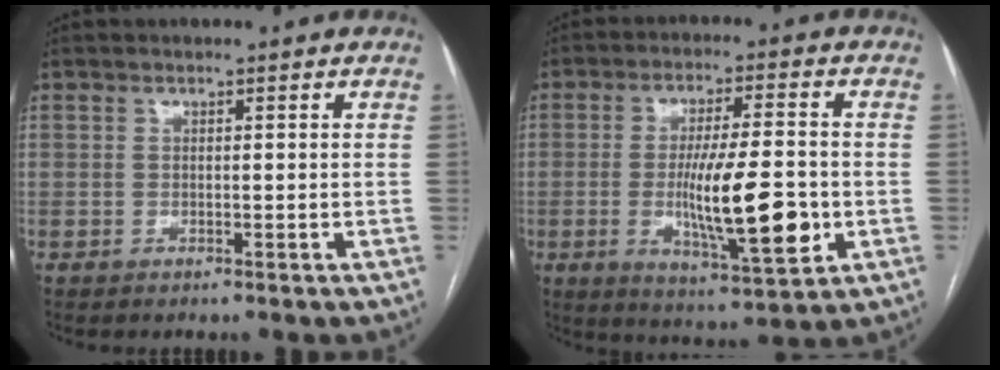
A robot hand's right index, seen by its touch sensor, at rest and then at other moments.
{"total": 13.9, "force": [-2.4, 2.4, 13.5], "torque": [-0.231, -0.015, -0.035]}